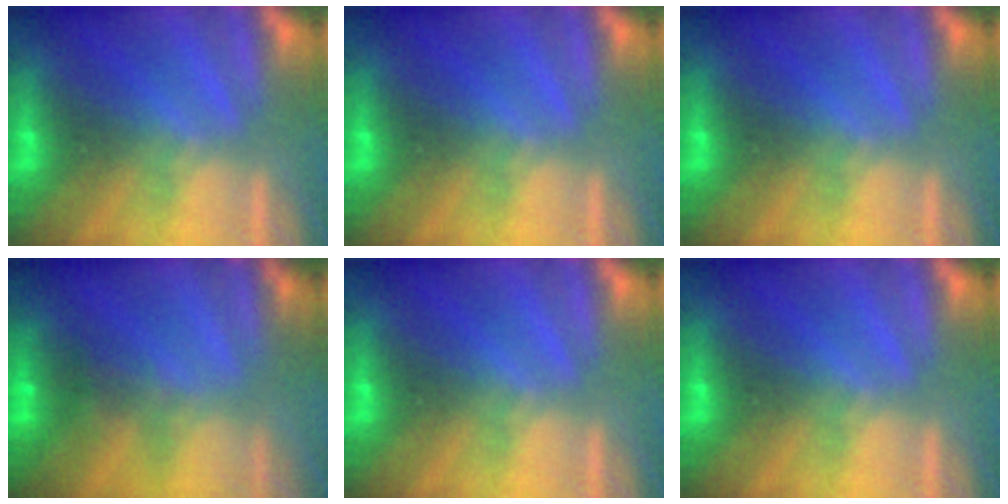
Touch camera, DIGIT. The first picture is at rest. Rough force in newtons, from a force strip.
{"total": 0.0}
{"total": 0.0}
{"total": 4.0}
{"total": 0.0}
{"total": 0.0}